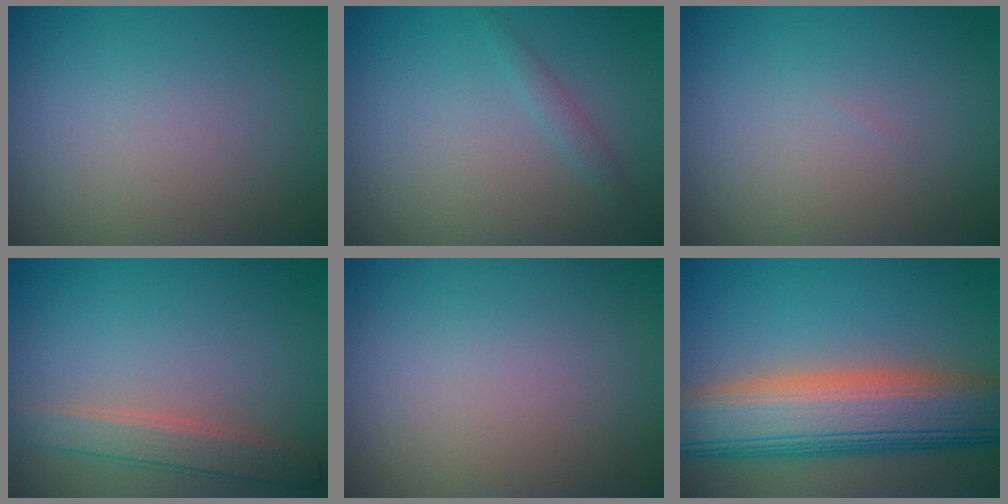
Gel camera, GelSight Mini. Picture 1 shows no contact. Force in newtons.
{"total": 1.6, "press": 1.6, "slide": 0.1}
{"total": 0.0}
{"total": 2.6, "press": 2.6, "slide": 0.2}
{"total": 0.0}
{"total": 10.7, "press": 10.7, "slide": 0.4}